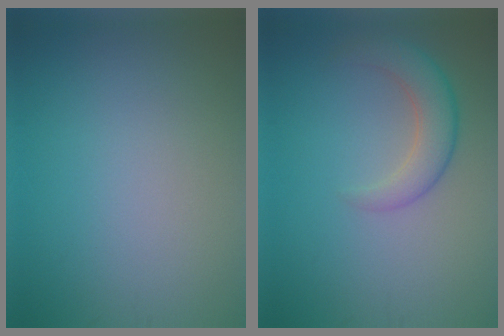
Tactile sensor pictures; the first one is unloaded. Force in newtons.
{"total": 3.6, "press": 3.6, "slide": 0.1}